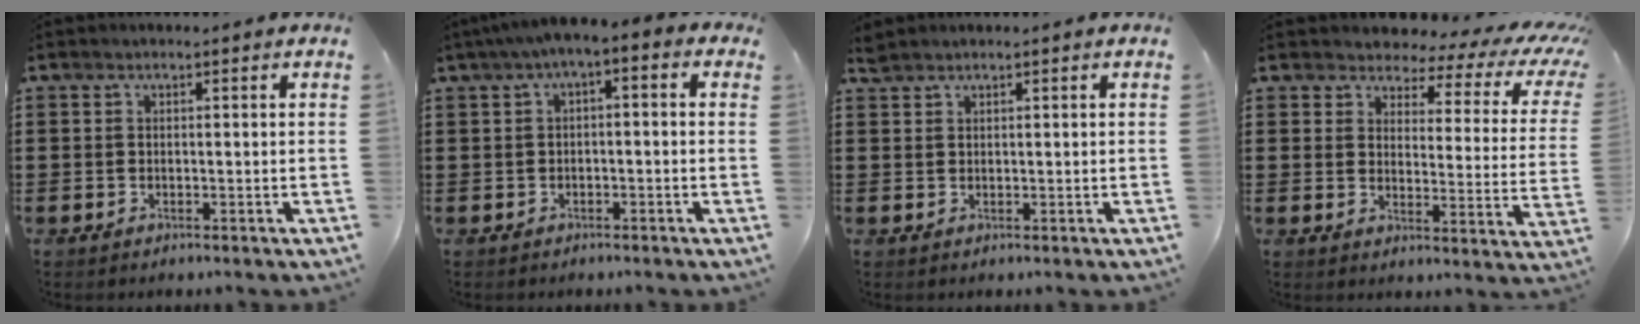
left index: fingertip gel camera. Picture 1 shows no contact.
{"total": 2.7, "force": [-1.8, 0.8, 1.9], "torque": [-0.036, 0.005, -0.042]}
{"total": 1.2, "force": [1.1, 0.2, 0.3], "torque": [-0.008, 0.000, 0.022]}
{"total": 3.8, "force": [2.9, 1.7, 1.9], "torque": [-0.048, -0.018, 0.041]}